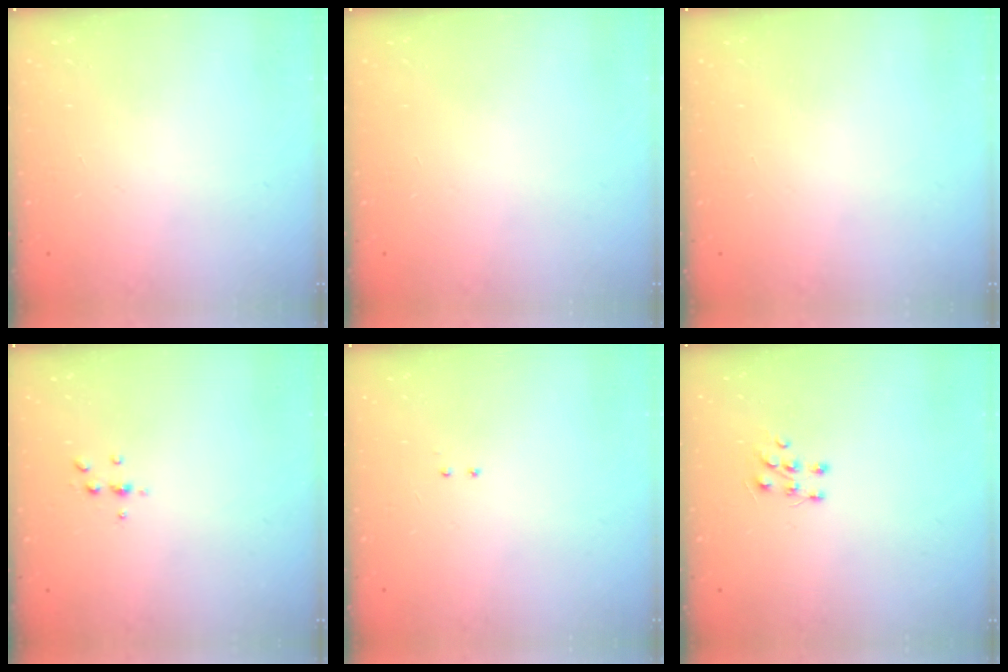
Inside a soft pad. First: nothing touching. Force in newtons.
{"total": 0.0}
{"total": 0.0}
{"total": 3.8, "press": 3.7, "slide": 0.5}
{"total": 2.0, "press": 2.0, "slide": 0.4}
{"total": 5.6, "press": 5.5, "slide": 1.0}